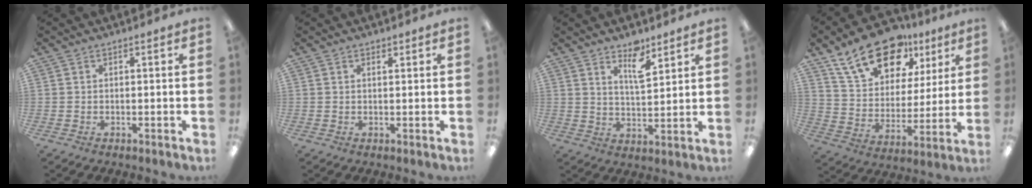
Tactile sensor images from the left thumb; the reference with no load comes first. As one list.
[{"total": 0.8, "force": [0.7, 0.3, 0.2], "torque": [0.003, -0.004, 0.011]}, {"total": 7.4, "force": [5.3, 2.6, 4.5], "torque": [-0.062, -0.032, 0.088]}, {"total": 20.2, "force": [13.0, 11.6, 10.3], "torque": [-0.171, -0.065, 0.233]}]